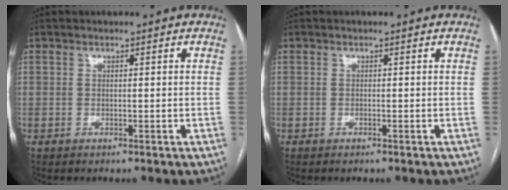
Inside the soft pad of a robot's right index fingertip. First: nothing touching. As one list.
[{"total": 0.0}]